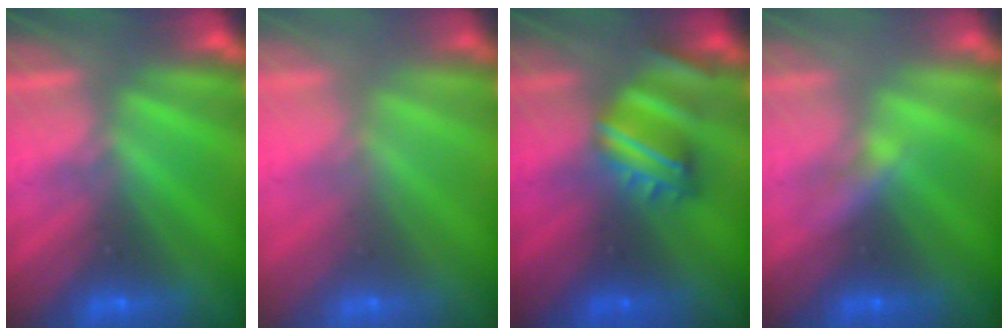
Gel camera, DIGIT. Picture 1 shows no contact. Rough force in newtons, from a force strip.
{"total": 2.4}
{"total": 4.7}
{"total": 2.1}